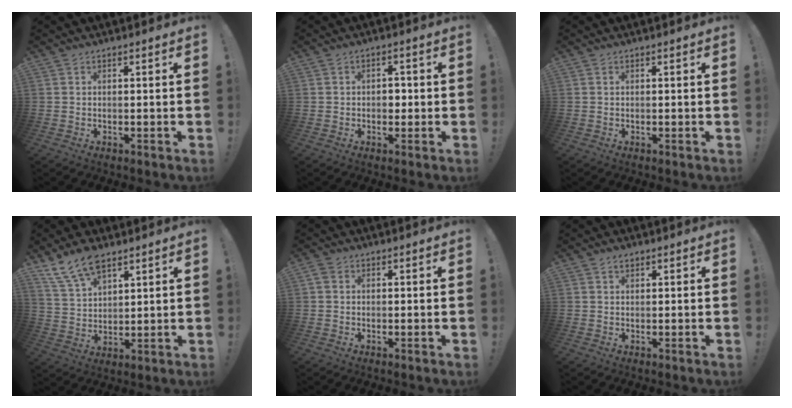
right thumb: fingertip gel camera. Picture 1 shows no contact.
{"total": 2.9, "force": [-0.5, 2.3, 1.8], "torque": [-0.021, 0.005, -0.013]}
{"total": 0.0}
{"total": 10.4, "force": [7.6, 4.9, 5.1], "torque": [-0.101, -0.036, 0.148]}
{"total": 1.5, "force": [0.5, 1.2, 0.7], "torque": [-0.016, 0.005, 0.010]}
{"total": 1.4, "force": [0.9, 0.7, 0.7], "torque": [-0.014, 0.001, 0.017]}